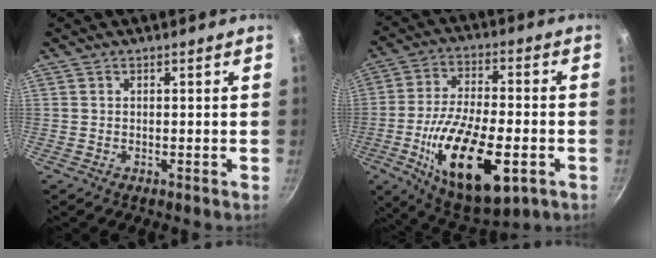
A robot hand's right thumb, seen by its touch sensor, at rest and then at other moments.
{"total": 21.8, "force": [-6.7, 9.5, 18.5], "torque": [-0.311, 0.014, -0.106]}